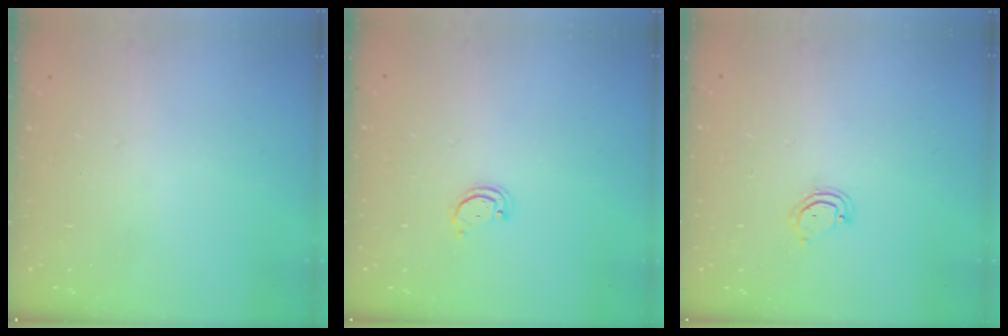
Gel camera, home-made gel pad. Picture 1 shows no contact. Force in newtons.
{"total": 2.2, "press": 2.2, "slide": 0.2}
{"total": 3.6, "press": 3.6, "slide": 0.2}